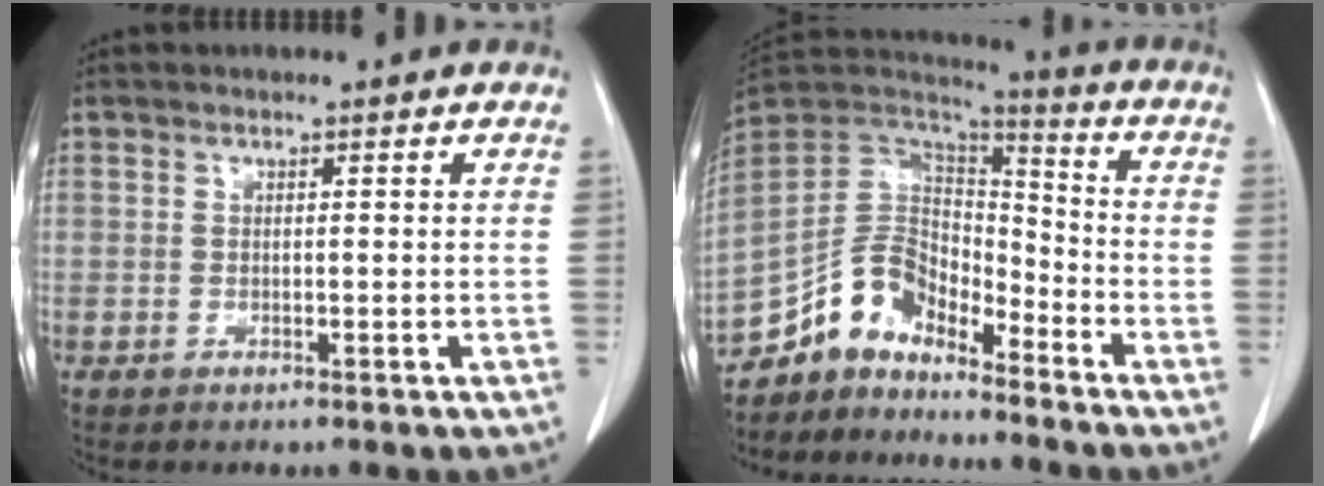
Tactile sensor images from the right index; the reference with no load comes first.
{"total": 11.3, "force": [-9.7, 5.0, 3.0], "torque": [-0.058, 0.052, -0.188]}